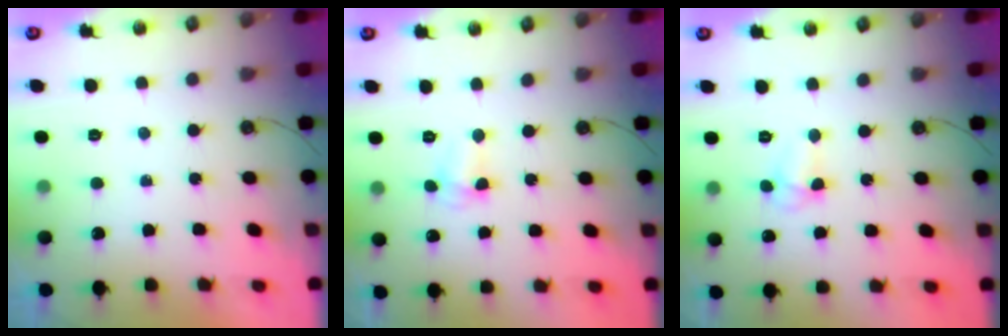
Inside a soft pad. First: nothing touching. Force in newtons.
{"total": 3.6, "press": 3.5, "slide": 0.8}
{"total": 3.4, "press": 3.4, "slide": 0.5}